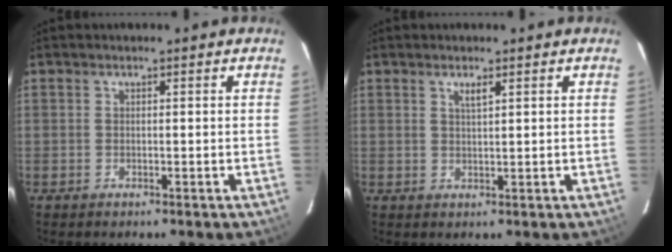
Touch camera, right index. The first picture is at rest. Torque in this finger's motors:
{"motor_torque": [-0.01, 0.01, 0.02, 0.04]}